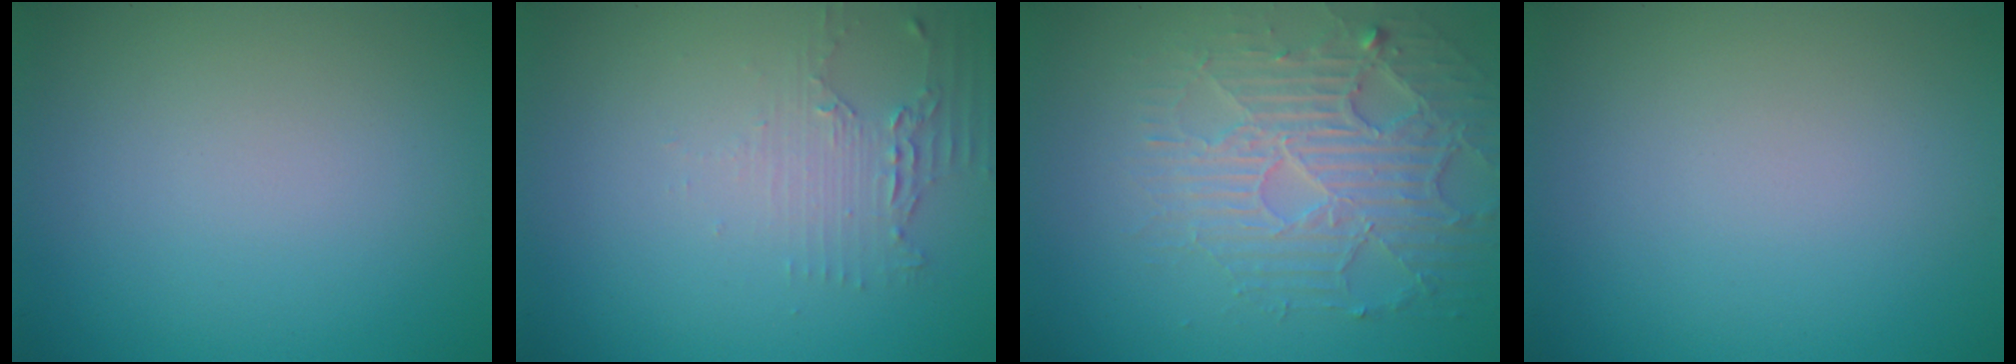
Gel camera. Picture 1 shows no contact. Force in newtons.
{"total": 2.2, "press": 1.7, "slide": 1.4}
{"total": 4.9, "press": 4.2, "slide": 2.5}
{"total": 0.0}